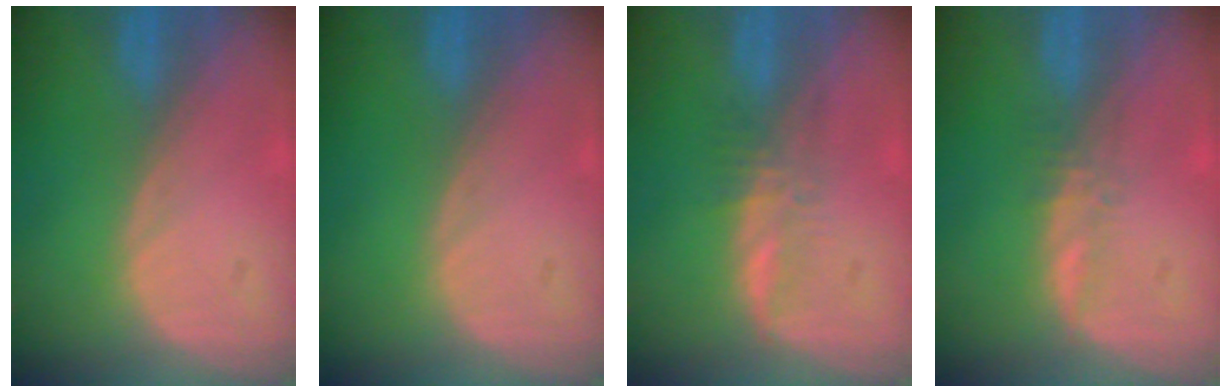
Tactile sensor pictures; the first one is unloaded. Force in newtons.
{"total": 0.0}
{"total": 2.8, "press": 2.7, "slide": 0.5}
{"total": 1.6, "press": 1.5, "slide": 0.5}